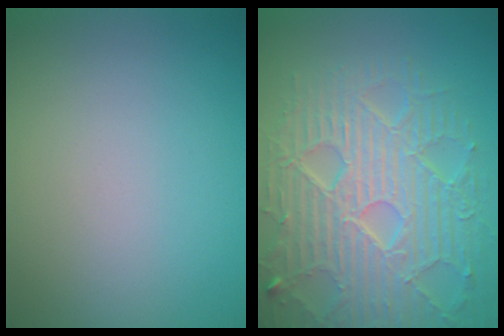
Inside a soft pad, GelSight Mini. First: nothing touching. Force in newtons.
{"total": 8.9, "press": 6.4, "slide": 6.2}